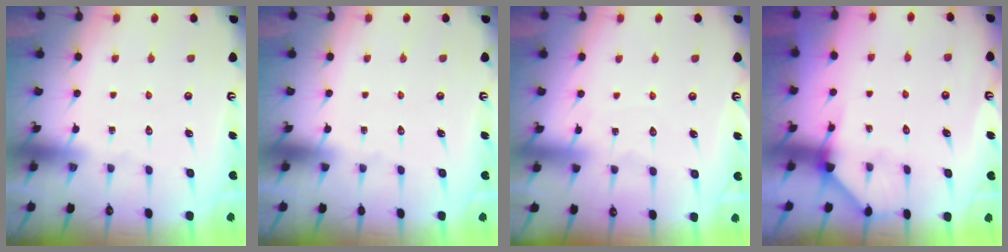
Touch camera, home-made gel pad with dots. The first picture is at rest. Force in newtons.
{"total": 0.0}
{"total": 2.7, "press": 2.7, "slide": 0.2}
{"total": 3.5, "press": 3.5, "slide": 0.4}